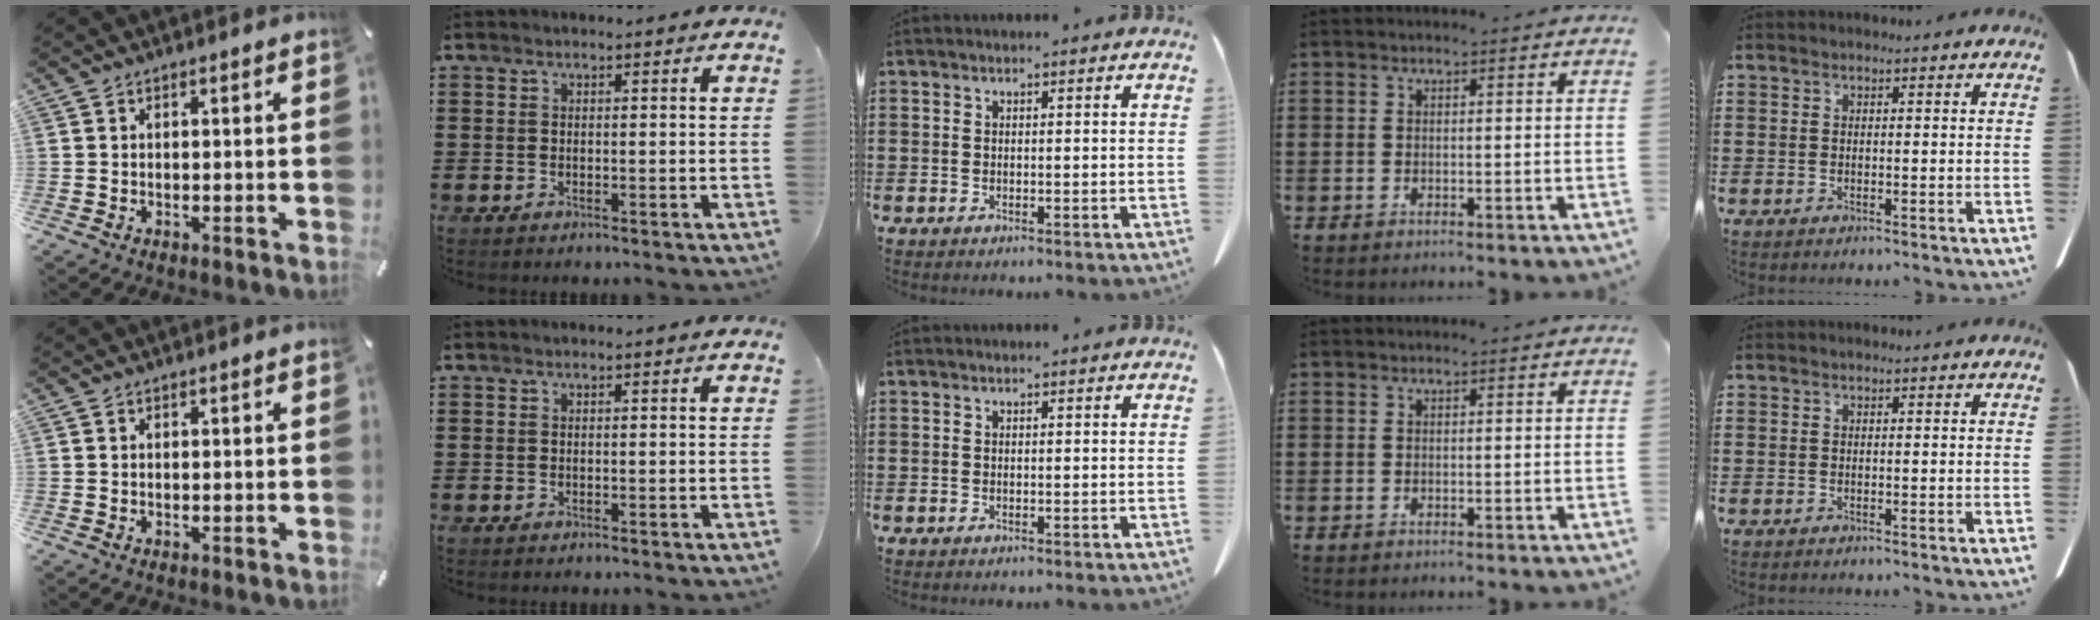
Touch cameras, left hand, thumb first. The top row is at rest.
{}